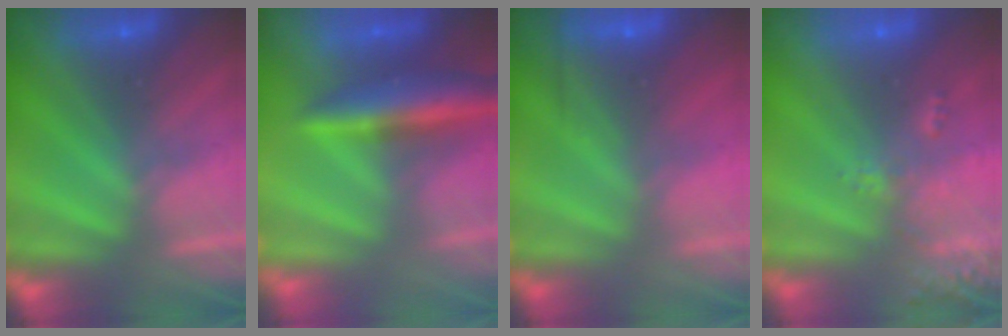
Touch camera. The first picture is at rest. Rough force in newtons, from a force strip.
{"total": 8.0}
{"total": 2.4}
{"total": 2.4}